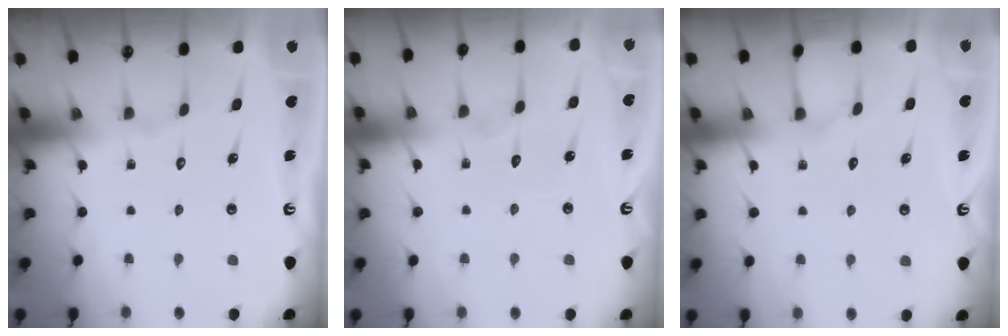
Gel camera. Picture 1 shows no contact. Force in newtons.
{"total": 3.7, "press": 3.7, "slide": 0.4}
{"total": 3.5, "press": 3.5, "slide": 0.5}